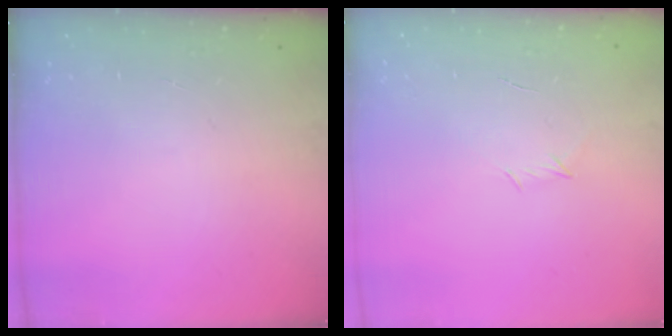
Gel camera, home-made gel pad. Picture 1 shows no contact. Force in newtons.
{"total": 3.2, "press": 3.1, "slide": 0.8}